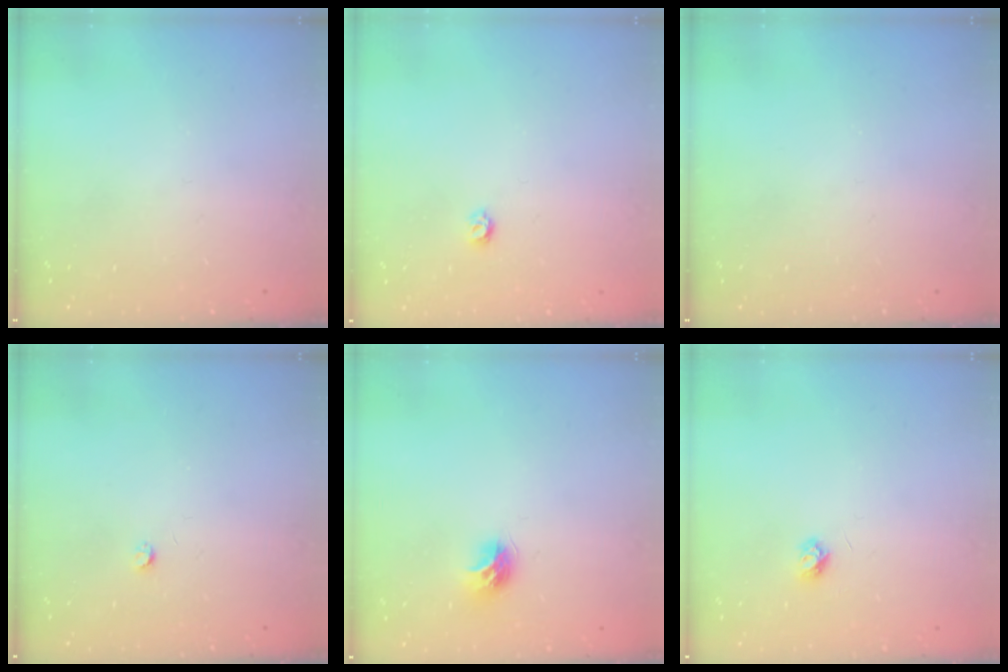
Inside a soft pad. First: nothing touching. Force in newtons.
{"total": 3.2, "press": 3.2, "slide": 0.3}
{"total": 0.0}
{"total": 2.5, "press": 2.5, "slide": 0.4}
{"total": 7.8, "press": 7.8, "slide": 0.4}
{"total": 3.7, "press": 3.7, "slide": 0.5}